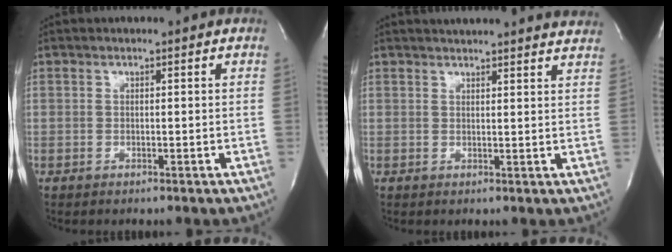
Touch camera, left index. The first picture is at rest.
{"total": 13.8, "force": [13.3, 0.9, 3.5], "torque": [-0.044, -0.012, 0.149]}